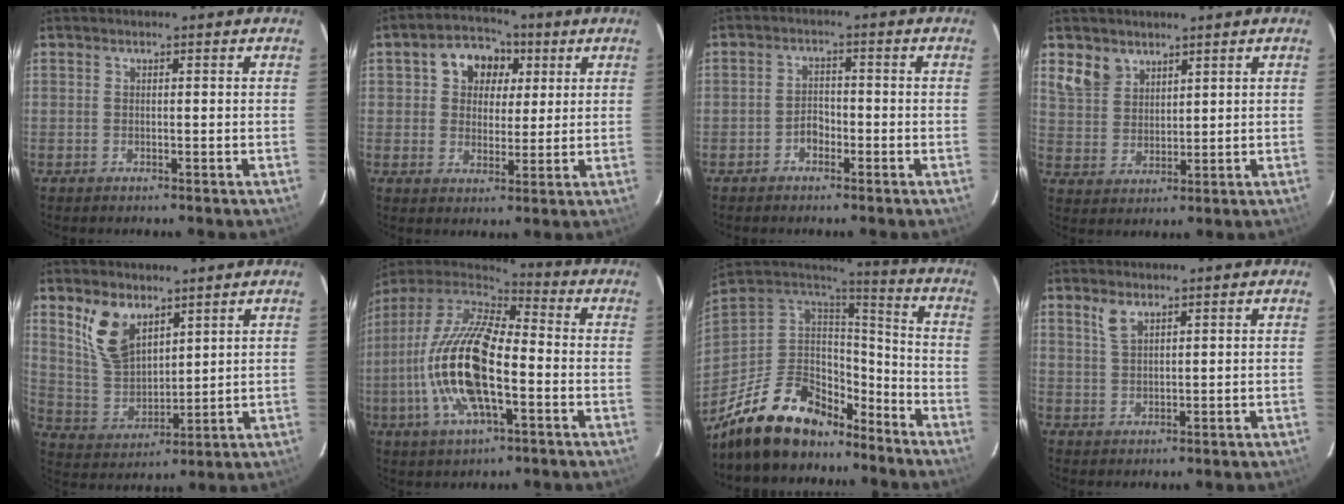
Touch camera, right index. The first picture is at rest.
{"total": 9.0, "force": [3.0, 7.2, 4.4], "torque": [-0.084, 0.028, 0.048]}
{"total": 2.7, "force": [-1.8, 1.8, 1.1], "torque": [-0.024, 0.008, -0.028]}
{"total": 5.7, "force": [3.9, 3.8, 1.8], "torque": [-0.037, 0.014, 0.084]}
{"total": 10.6, "force": [6.2, 5.9, 6.3], "torque": [-0.125, 0.009, 0.135]}
{"total": 20.2, "force": [-4.3, 7.7, 18.2], "torque": [-0.367, -0.011, -0.090]}
{"total": 21.0, "force": [-14.8, 10.8, 10.2], "torque": [-0.232, 0.008, -0.241]}
{"total": 3.2, "force": [2.1, 1.4, 2.0], "torque": [-0.039, 0.003, 0.043]}